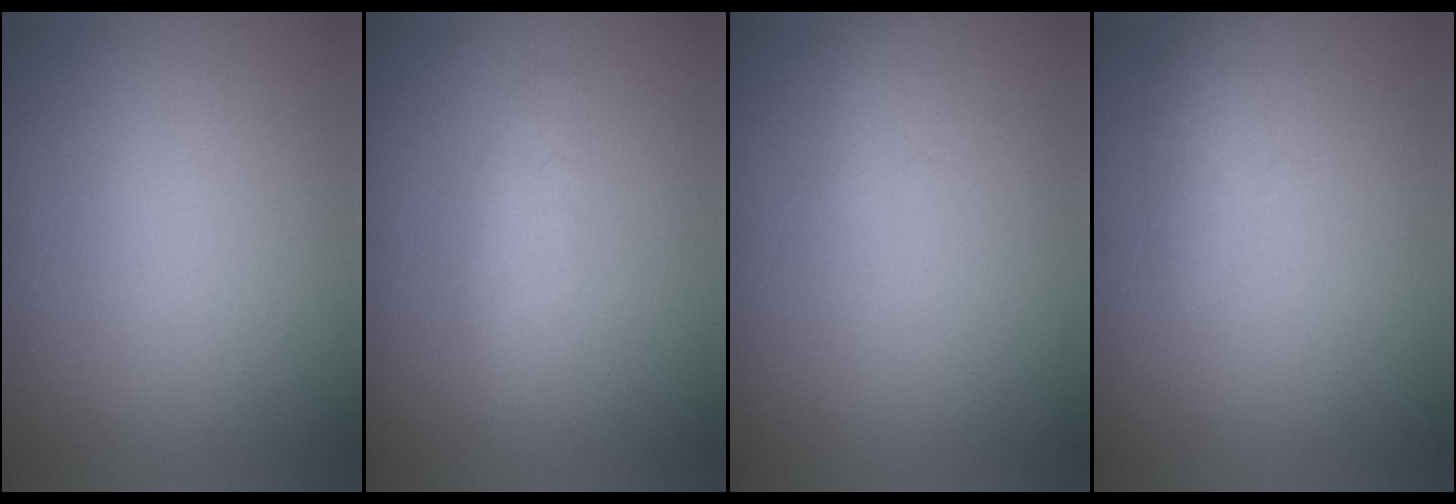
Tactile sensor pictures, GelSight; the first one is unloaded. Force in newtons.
{"total": 1.9}
{"total": 1.1}
{"total": 1.9}